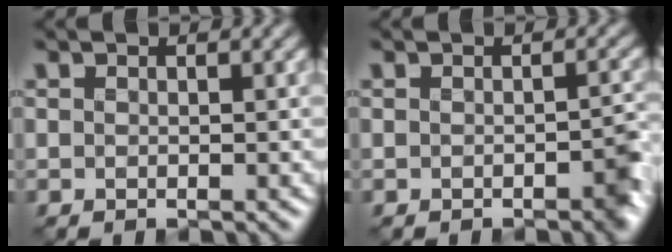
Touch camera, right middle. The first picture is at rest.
{"total": 3.1, "force": [-1.4, 1.6, 2.2], "torque": [-0.021, 0.002, -0.030]}